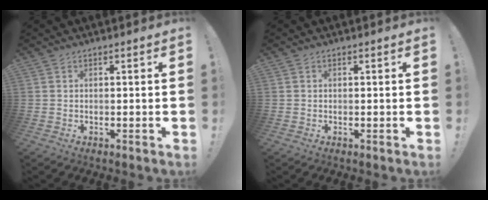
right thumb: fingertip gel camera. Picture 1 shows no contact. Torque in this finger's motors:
{"motor_torque": [-0.22, -0.08, -0.03, 0.09, -0.03]}